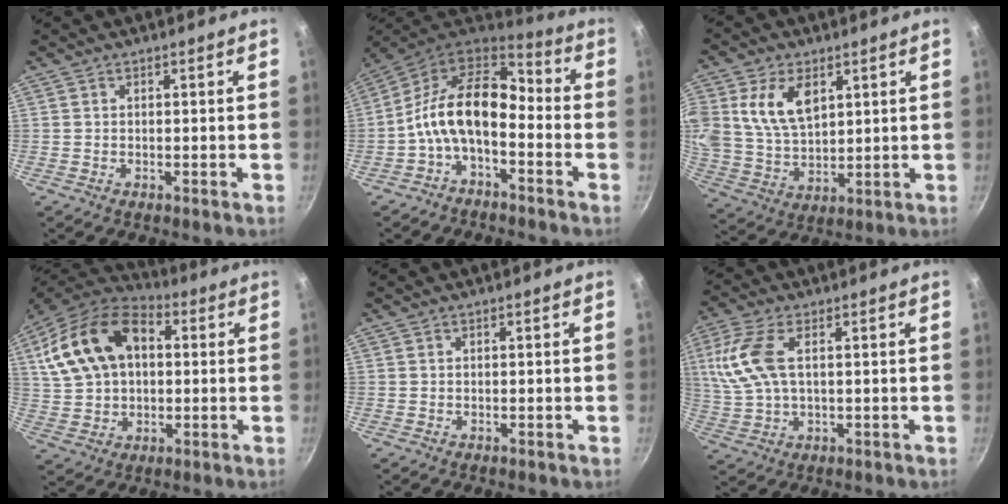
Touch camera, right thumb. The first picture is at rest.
{"total": 14.6, "force": [-3.3, 8.6, 11.4], "torque": [-0.198, 0.060, -0.081]}
{"total": 12.2, "force": [4.3, 7.9, 8.3], "torque": [-0.147, -0.025, 0.090]}
{"total": 19.3, "force": [4.5, 12.8, 13.8], "torque": [-0.243, 0.027, 0.073]}
{"total": 0.0}
{"total": 10.1, "force": [2.2, 5.0, 8.5], "torque": [-0.182, 0.009, 0.045]}